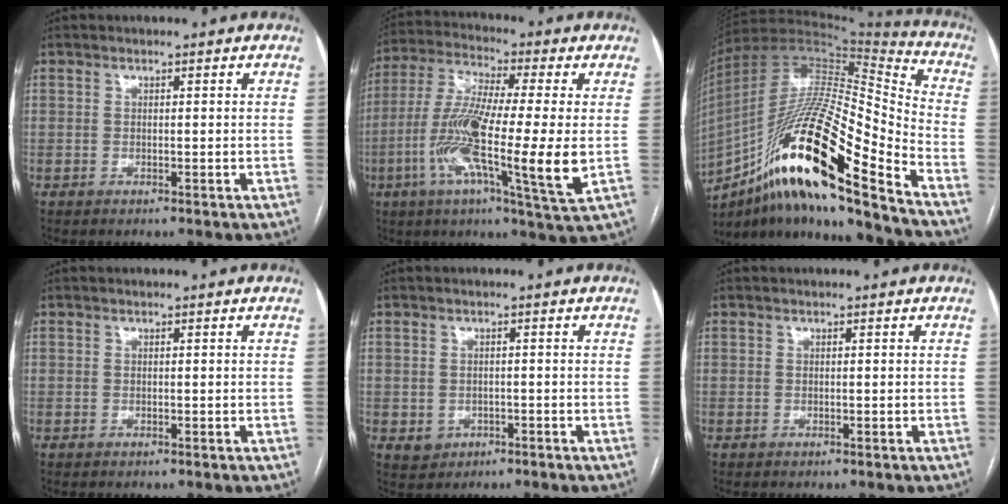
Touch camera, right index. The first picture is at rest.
{"total": 17.7, "force": [-3.0, 0.7, 17.4], "torque": [-0.333, -0.018, -0.062]}
{"total": 26.6, "force": [-14.3, 3.1, 22.2], "torque": [-0.394, -0.018, -0.253]}
{"total": 0.0}
{"total": 2.3, "force": [-0.9, 2.0, 0.5], "torque": [-0.007, 0.004, -0.006]}
{"total": 0.0}